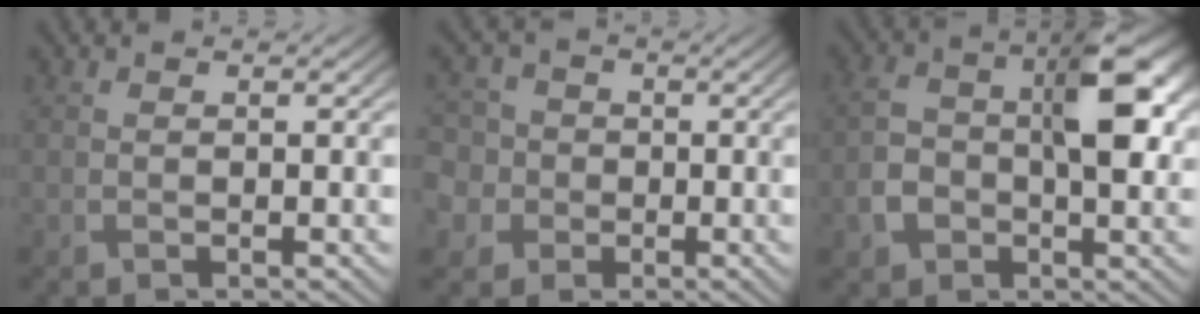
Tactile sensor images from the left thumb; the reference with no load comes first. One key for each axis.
{"total": 7.4, "fx": -0.6, "fy": 6.9, "fz": 2.6, "tx": -0.095, "ty": 0.013, "tz": -0.049}
{"total": 9.4, "fx": -0.4, "fy": 5.7, "fz": 7.5, "tx": -0.143, "ty": 0.005, "tz": -0.010}